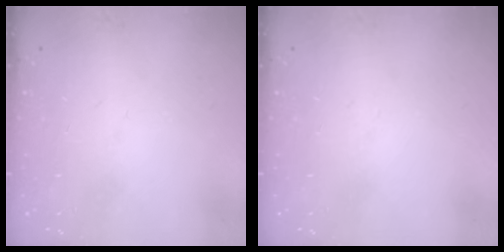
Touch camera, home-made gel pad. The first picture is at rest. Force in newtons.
{"total": 0.0}